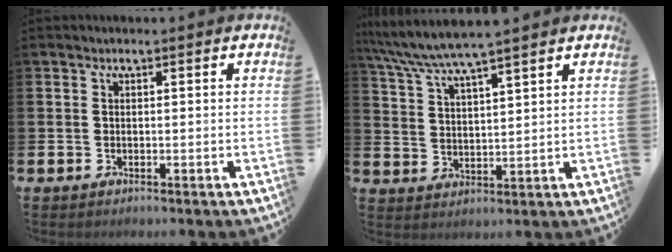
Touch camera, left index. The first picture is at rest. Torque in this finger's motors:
{"motor_torque": [1.19, -0.95, 0.79, 0.21]}